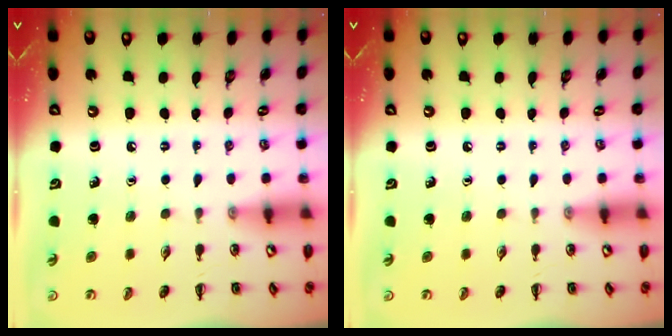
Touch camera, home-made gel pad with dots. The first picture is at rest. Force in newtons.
{"total": 0.0}